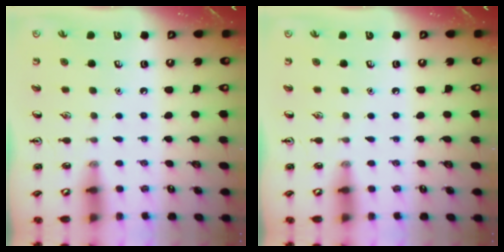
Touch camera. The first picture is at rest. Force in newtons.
{"total": 0.0}